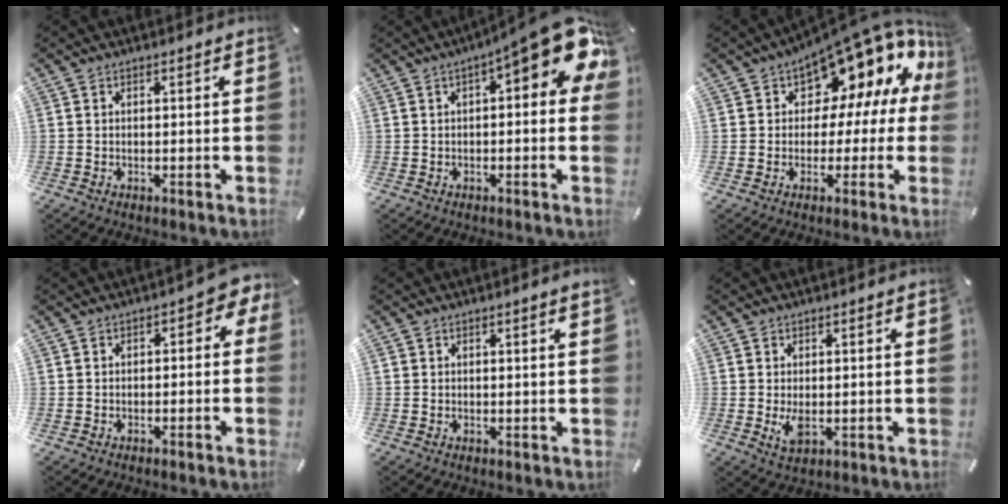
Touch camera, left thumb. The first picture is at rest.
{"total": 14.0, "force": [5.1, 4.2, 12.3], "torque": [-0.155, -0.042, 0.079]}
{"total": 13.7, "force": [9.1, 7.3, 7.2], "torque": [-0.102, -0.086, 0.159]}
{"total": 2.8, "force": [-0.9, 1.7, 2.1], "torque": [-0.032, 0.010, -0.019]}
{"total": 0.6, "force": [0.4, 0.0, 0.5], "torque": [-0.009, -0.001, 0.006]}
{"total": 4.0, "force": [-0.1, 2.1, 3.4], "torque": [-0.073, -0.008, -0.007]}